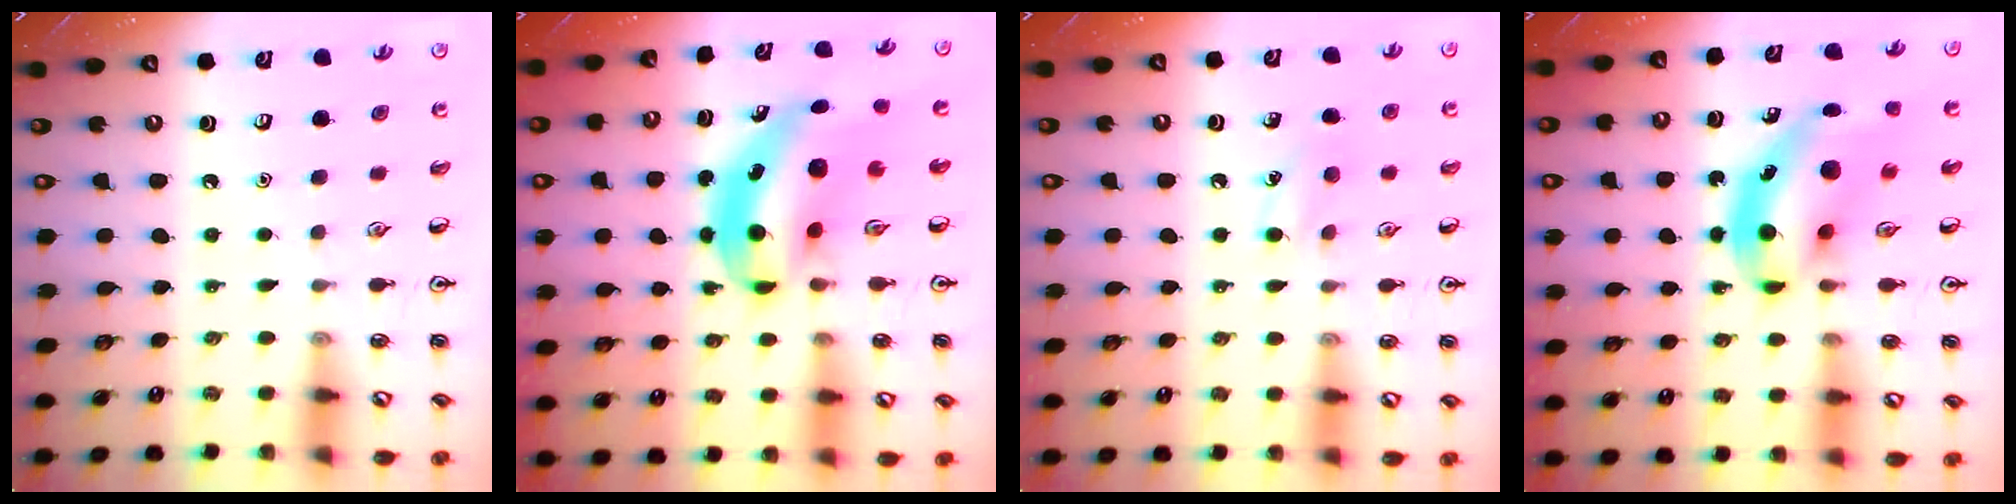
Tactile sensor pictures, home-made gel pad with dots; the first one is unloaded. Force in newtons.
{"total": 8.7, "press": 8.4, "slide": 2.5}
{"total": 7.0, "press": 6.7, "slide": 2.1}
{"total": 9.2, "press": 8.8, "slide": 2.7}